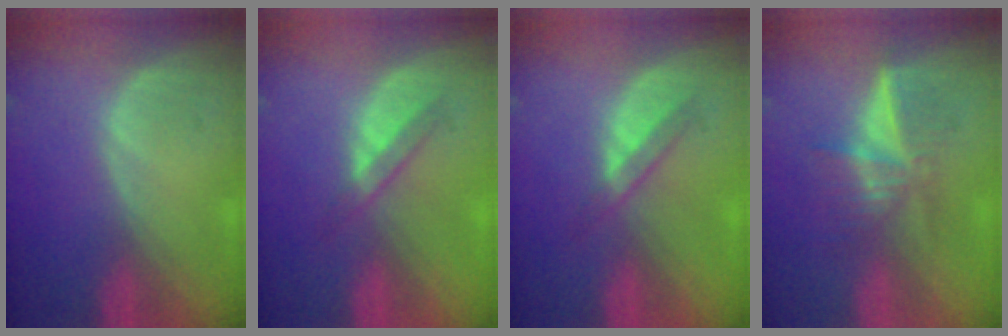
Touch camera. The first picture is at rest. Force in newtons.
{"total": 2.9, "press": 2.8, "slide": 1.0}
{"total": 2.9, "press": 2.8, "slide": 1.0}
{"total": 6.5, "press": 5.5, "slide": 3.6}